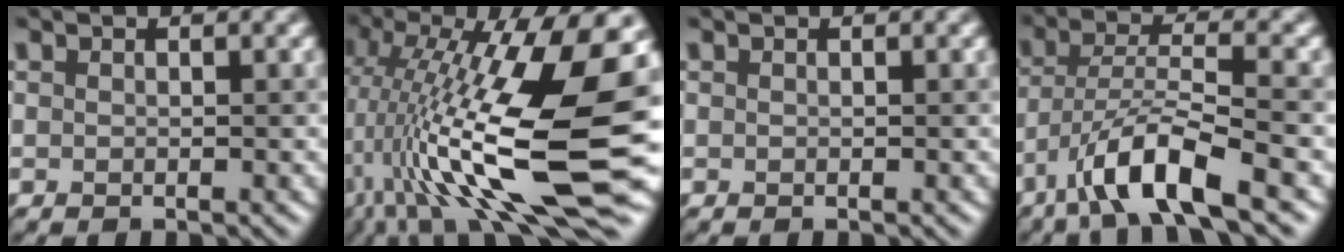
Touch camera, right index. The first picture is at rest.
{"total": 16.4, "force": [-0.3, 5.5, 15.5], "torque": [-0.276, 0.001, -0.003]}
{"total": 0.0}
{"total": 7.5, "force": [-4.5, 1.4, 5.8], "torque": [-0.105, 0.006, -0.089]}